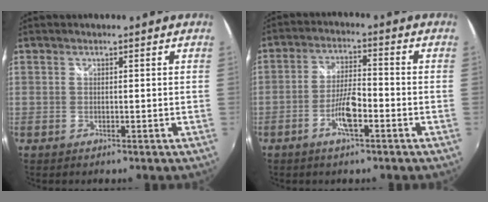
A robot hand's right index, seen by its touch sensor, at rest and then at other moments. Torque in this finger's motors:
{"motor_torque": [0.47, 1.09, 0.31, 0.06]}